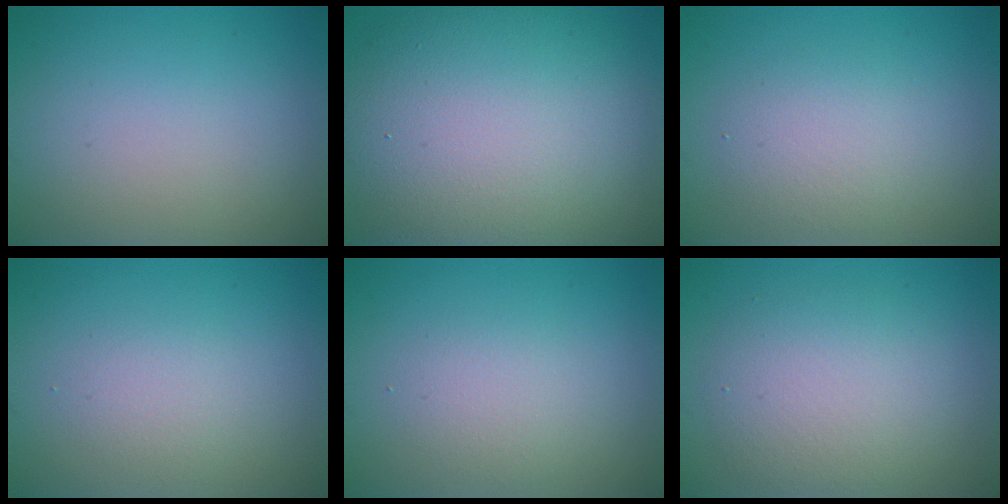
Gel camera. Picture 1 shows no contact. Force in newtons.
{"total": 14.6, "press": 14.5, "slide": 0.7}
{"total": 2.8, "press": 2.8, "slide": 0.2}
{"total": 1.7, "press": 1.7, "slide": 0.2}
{"total": 2.1, "press": 2.1, "slide": 0.2}
{"total": 4.7, "press": 4.7, "slide": 0.4}